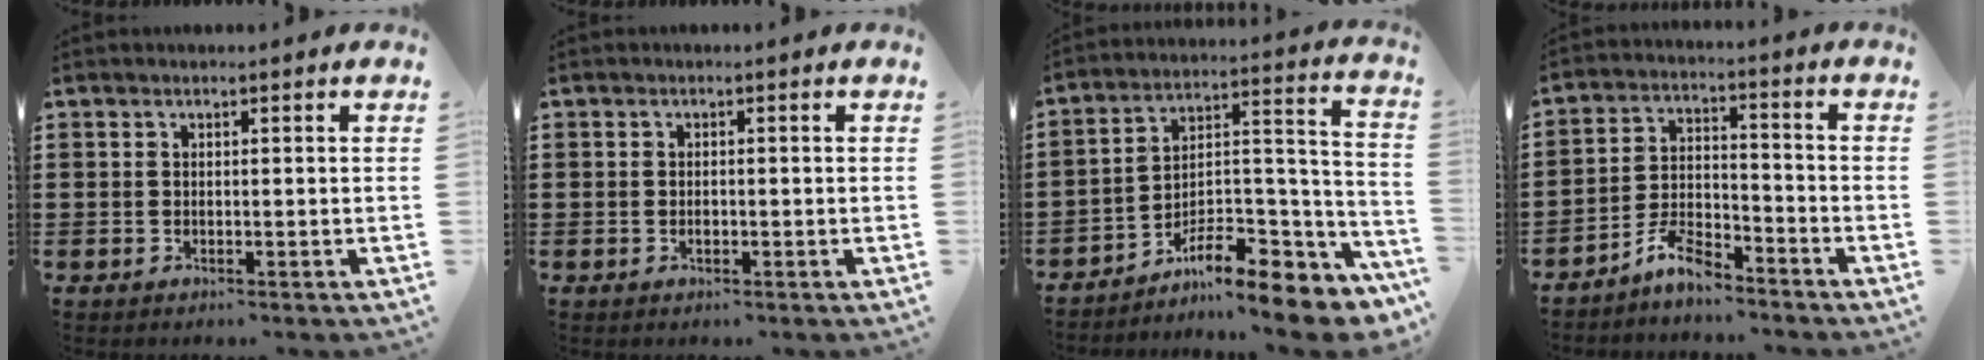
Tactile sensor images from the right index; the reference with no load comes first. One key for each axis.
{"total": 0.9, "fx": -0.3, "fy": 0.4, "fz": 0.8, "tx": -0.017, "ty": -0.004, "tz": -0.004}
{"total": 9.4, "fx": -7.7, "fy": 2.8, "fz": 4.5, "tx": -0.064, "ty": 0.013, "tz": -0.145}
{"total": 6.3, "fx": -5.5, "fy": 1.6, "fz": 2.7, "tx": -0.060, "ty": 0.010, "tz": -0.106}